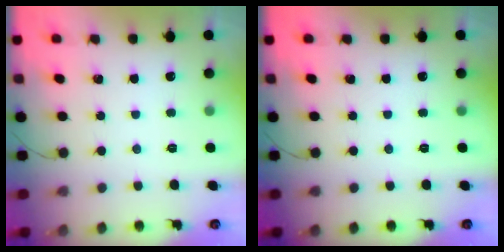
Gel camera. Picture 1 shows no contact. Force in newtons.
{"total": 0.0}